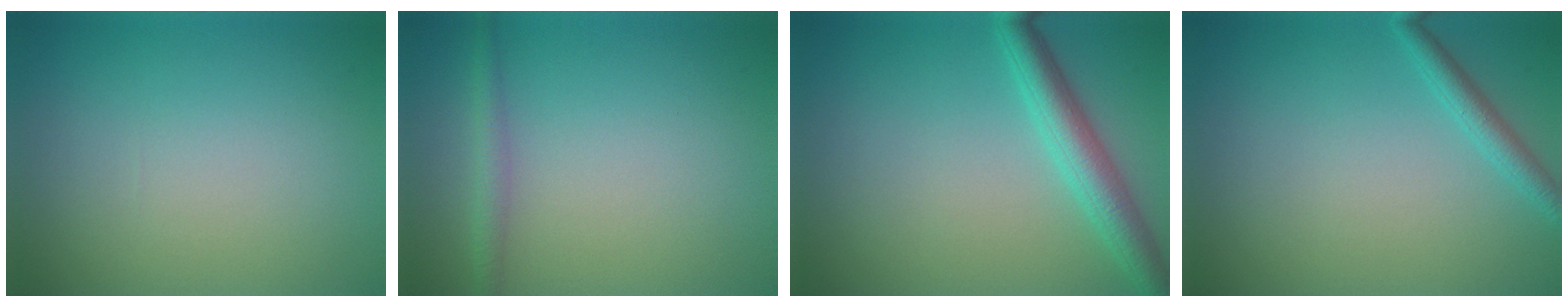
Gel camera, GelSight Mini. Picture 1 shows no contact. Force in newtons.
{"total": 1.6, "press": 1.6, "slide": 0.1}
{"total": 3.8, "press": 3.8, "slide": 0.1}
{"total": 1.8, "press": 1.8, "slide": 0.1}